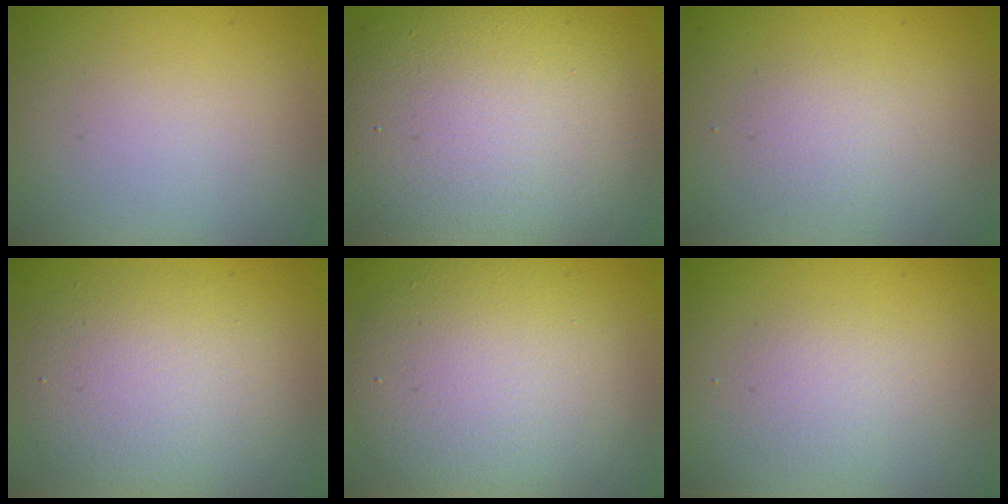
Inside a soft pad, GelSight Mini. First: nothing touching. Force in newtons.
{"total": 11.0, "press": 11.0, "slide": 0.2}
{"total": 1.6, "press": 1.6, "slide": 0.1}
{"total": 5.8, "press": 5.8, "slide": 0.2}
{"total": 6.5, "press": 6.5, "slide": 0.6}
{"total": 1.5, "press": 1.5, "slide": 0.1}